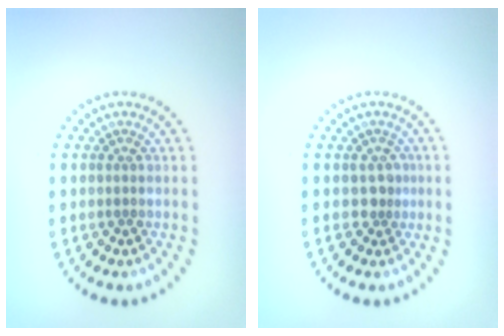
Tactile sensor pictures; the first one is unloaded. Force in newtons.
{"total": 1.5, "press": 1.1, "slide": 1.0}